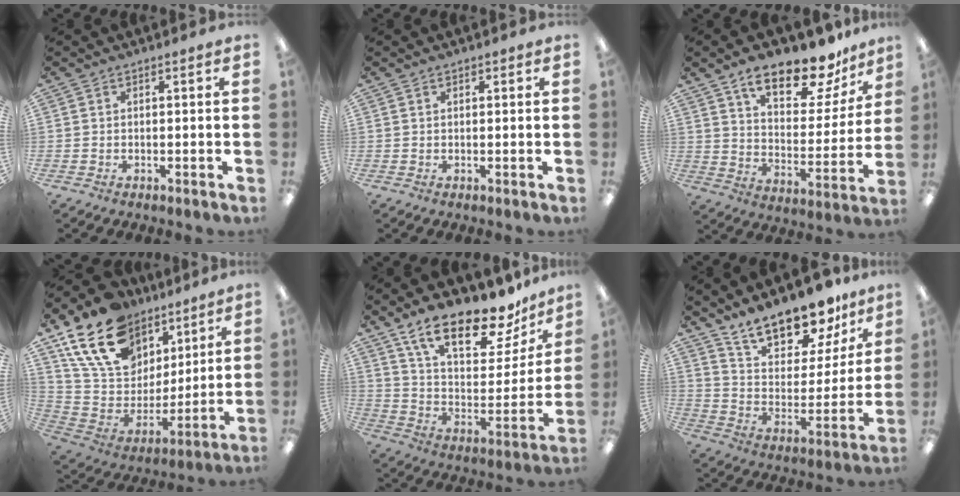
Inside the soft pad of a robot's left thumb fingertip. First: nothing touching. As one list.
[{"total": 0.6, "force": [0.4, 0.4, 0.2], "torque": [-0.004, 0.004, 0.007]}, {"total": 17.5, "force": [13.8, 6.5, 8.7], "torque": [-0.128, -0.092, 0.233]}, {"total": 21.5, "force": [13.2, 13.9, 9.8], "torque": [-0.189, -0.057, 0.251]}, {"total": 21.6, "force": [16.3, 7.8, 11.8], "torque": [-0.186, -0.107, 0.279]}, {"total": 17.9, "force": [15.2, 6.8, 6.5], "torque": [-0.111, -0.112, 0.268]}]